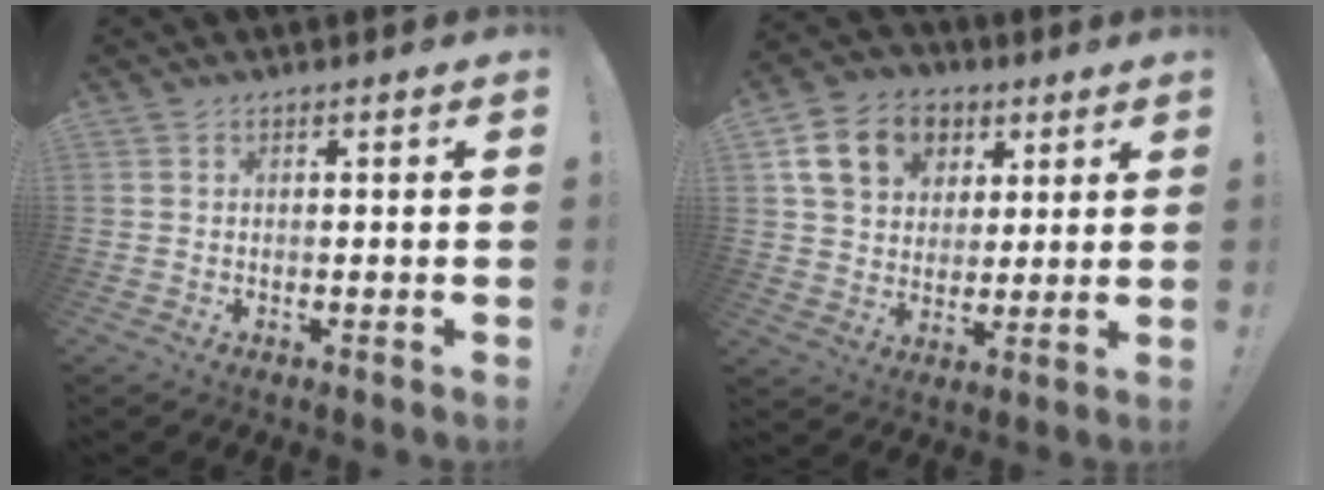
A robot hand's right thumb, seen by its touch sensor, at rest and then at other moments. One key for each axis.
{"total": 15.6, "fx": 6.5, "fy": 12.0, "fz": 7.6, "tx": -0.111, "ty": -0.019, "tz": 0.130}